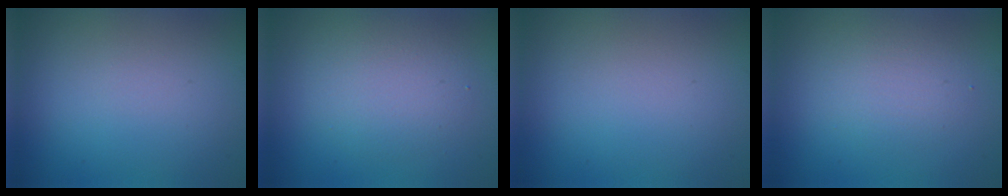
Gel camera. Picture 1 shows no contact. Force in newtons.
{"total": 3.5, "press": 3.5, "slide": 0.1}
{"total": 0.0}
{"total": 2.3, "press": 2.3, "slide": 0.1}